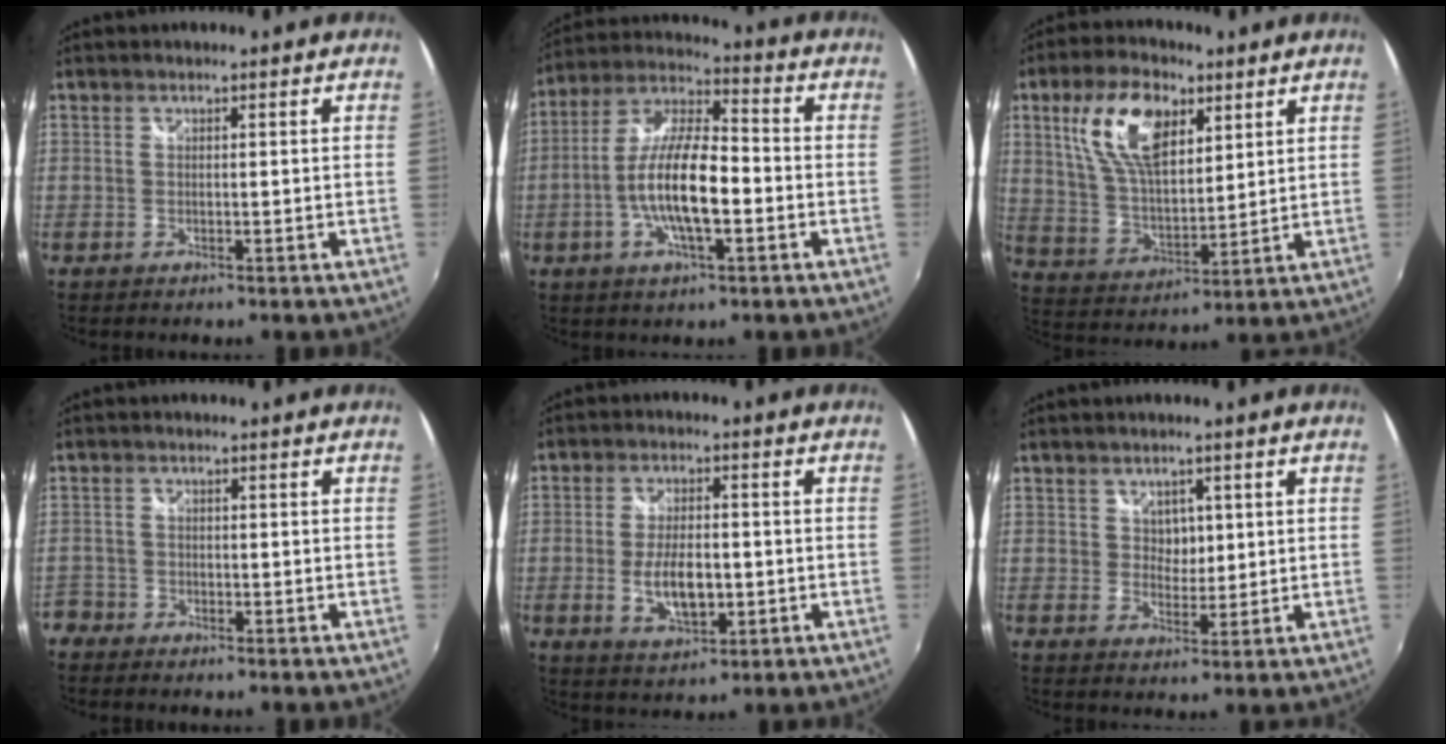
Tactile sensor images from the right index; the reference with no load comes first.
{"total": 13.9, "force": [-3.2, 4.3, 12.9], "torque": [-0.256, 0.002, -0.065]}
{"total": 14.8, "force": [6.6, 7.2, 11.1], "torque": [-0.215, 0.018, 0.131]}
{"total": 3.6, "force": [-2.6, 2.4, 0.1], "torque": [-0.019, 0.001, -0.059]}
{"total": 8.2, "force": [-1.5, 3.8, 7.1], "torque": [-0.140, -0.006, -0.023]}
{"total": 3.0, "force": [1.1, 2.5, 1.2], "torque": [-0.012, 0.004, 0.021]}